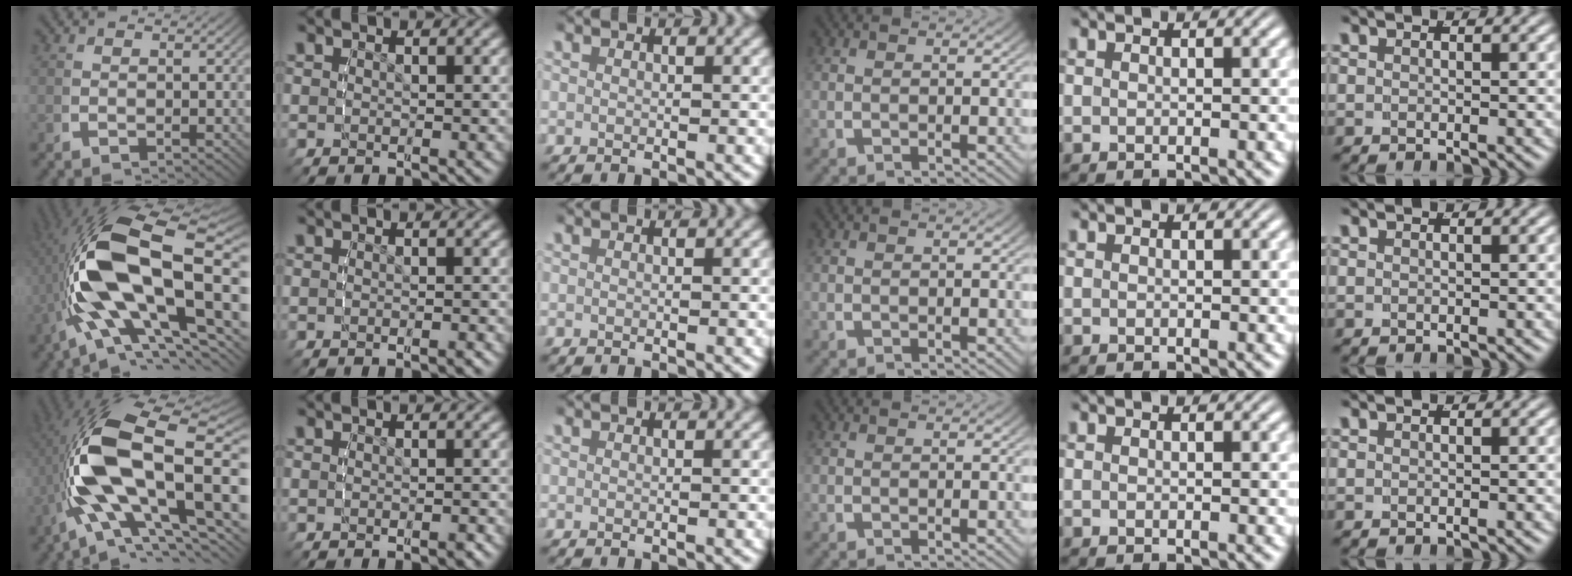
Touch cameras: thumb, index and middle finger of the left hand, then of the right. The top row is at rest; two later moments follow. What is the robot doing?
{"motion": "lift_and_place", "object": "button"}